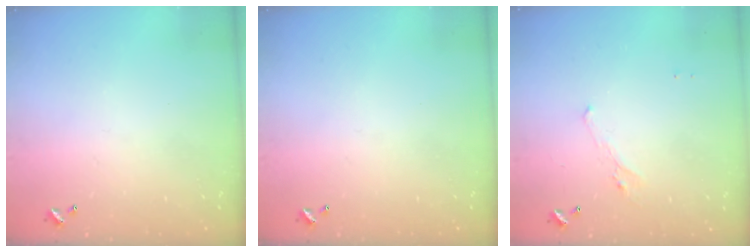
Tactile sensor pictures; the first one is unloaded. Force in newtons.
{"total": 0.0}
{"total": 0.8, "press": 0.4, "slide": 0.7}